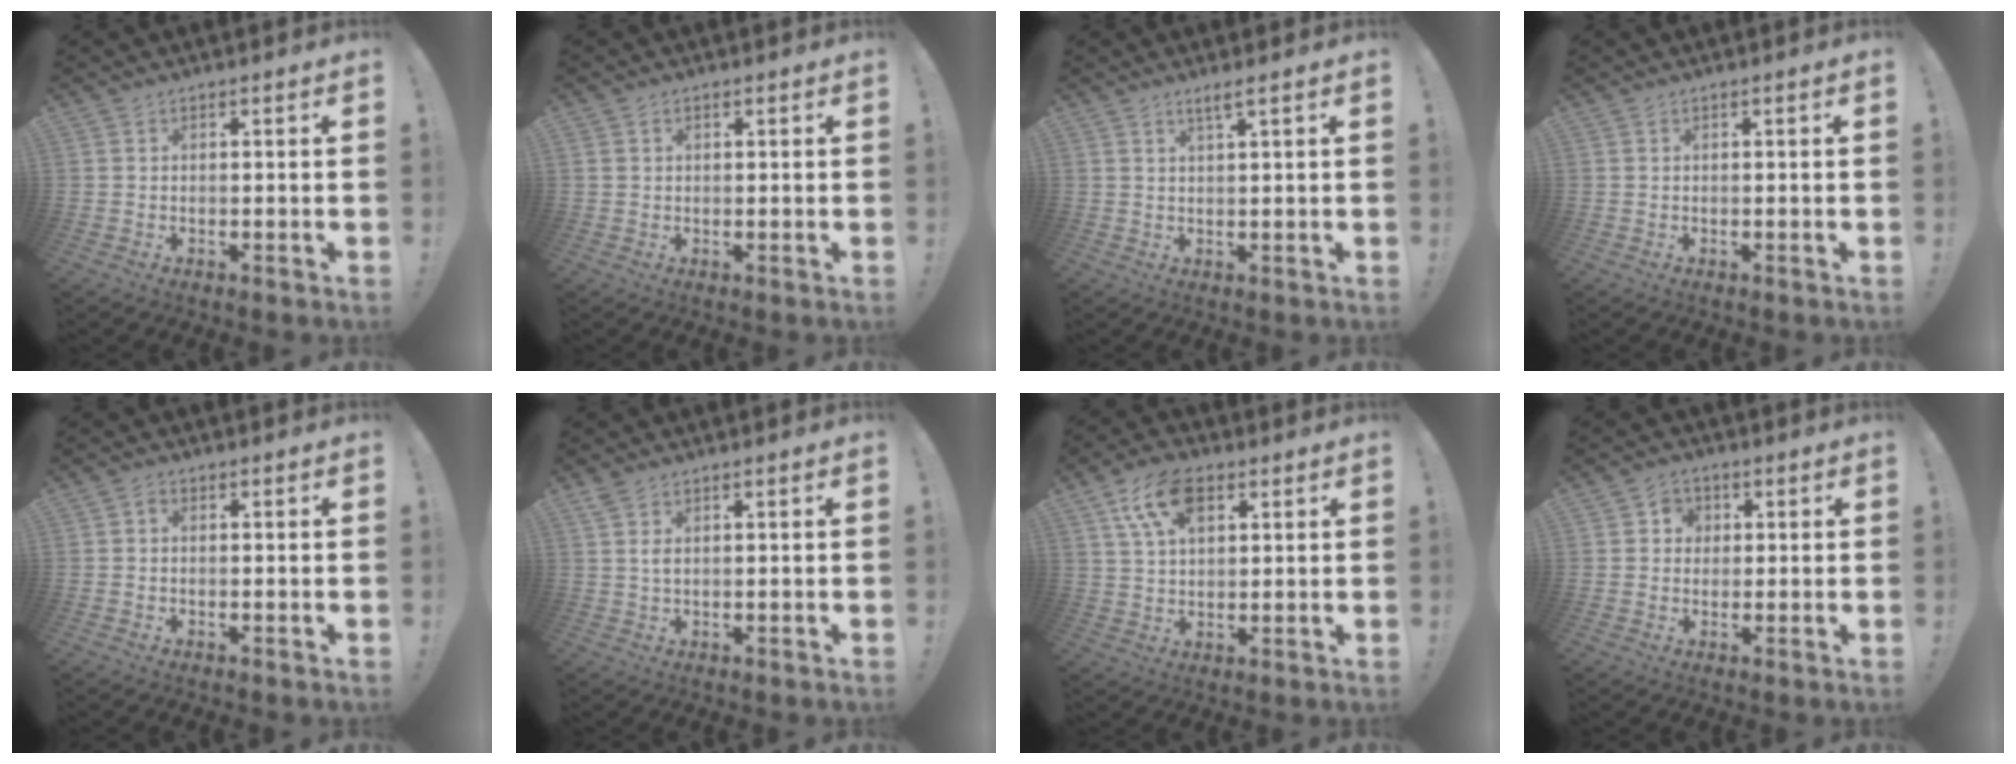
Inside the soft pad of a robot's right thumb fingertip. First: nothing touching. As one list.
[{"total": 1.0, "force": [0.4, 0.9, 0.3], "torque": [-0.007, 0.005, 0.008]}, {"total": 2.6, "force": [1.6, -0.1, 2.0], "torque": [-0.035, -0.006, 0.026]}, {"total": 0.5, "force": [0.0, -0.2, 0.4], "torque": [-0.009, 0.000, -0.001]}, {"total": 0.9, "force": [-0.5, 0.6, 0.5], "torque": [-0.013, 0.004, -0.009]}, {"total": 2.2, "force": [1.1, 0.9, 1.7], "torque": [-0.033, 0.001, 0.018]}, {"total": 11.9, "force": [5.5, 6.9, 7.9], "torque": [-0.144, -0.005, 0.102]}, {"total": 4.3, "force": [0.6, 4.1, 1.1], "torque": [-0.015, 0.006, 0.011]}]